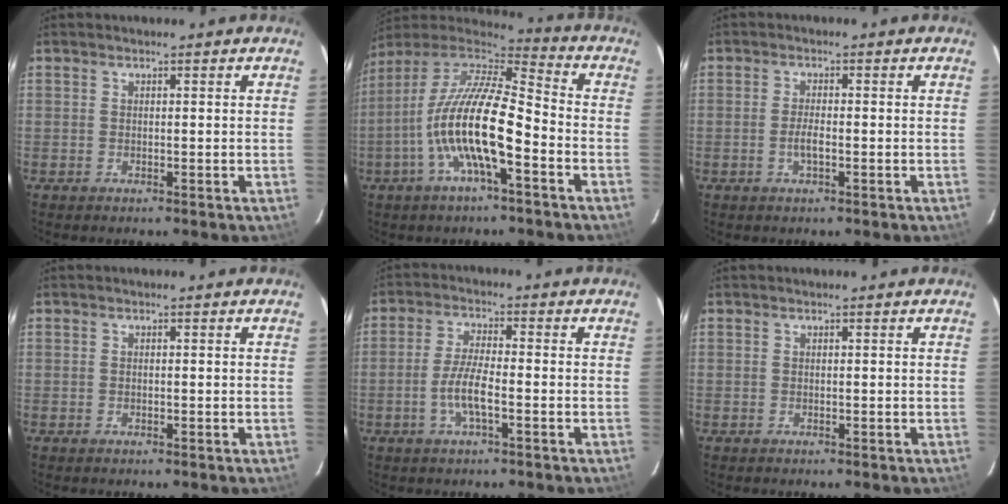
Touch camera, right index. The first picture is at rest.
{"total": 17.3, "force": [-5.7, 4.2, 15.7], "torque": [-0.291, -0.015, -0.114]}
{"total": 2.3, "force": [-0.8, 0.7, 2.1], "torque": [-0.043, -0.002, -0.016]}
{"total": 0.0}
{"total": 5.8, "force": [-2.1, 1.1, 5.3], "torque": [-0.110, -0.002, -0.043]}
{"total": 0.0}